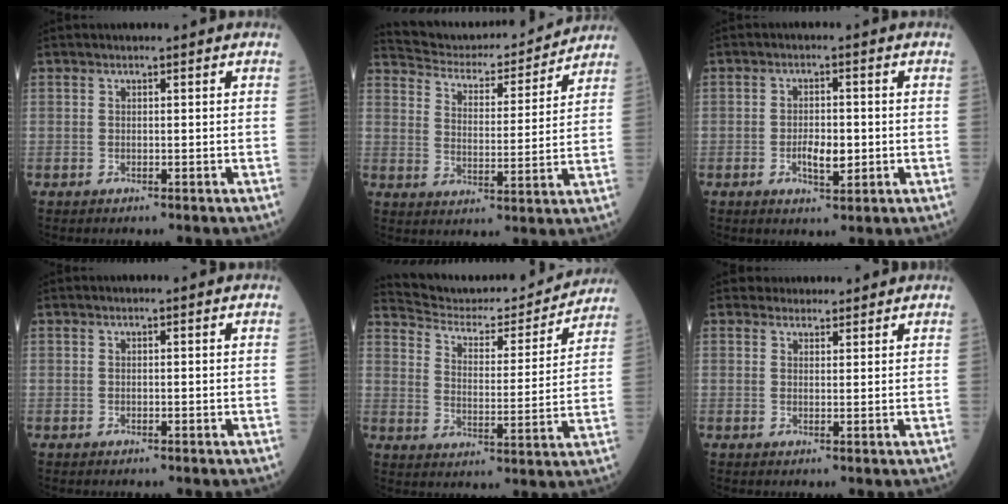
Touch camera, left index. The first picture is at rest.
{"total": 16.4, "force": [15.7, 2.6, 3.9], "torque": [-0.057, -0.002, 0.222]}
{"total": 3.9, "force": [-0.9, 1.6, 3.4], "torque": [-0.057, -0.002, -0.013]}
{"total": 0.0}
{"total": 17.7, "force": [17.2, 2.3, 3.3], "torque": [-0.046, -0.029, 0.241]}
{"total": 3.7, "force": [3.4, 1.4, 0.0], "torque": [0.014, 0.011, 0.045]}